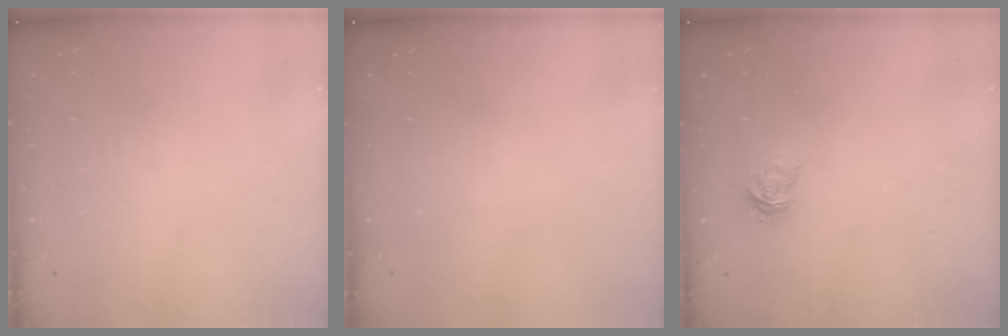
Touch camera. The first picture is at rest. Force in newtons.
{"total": 0.0}
{"total": 3.2, "press": 3.1, "slide": 0.3}